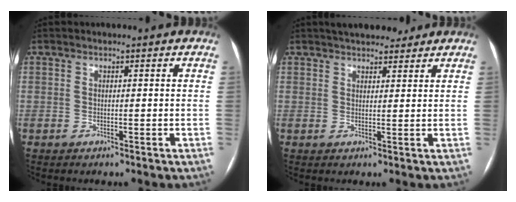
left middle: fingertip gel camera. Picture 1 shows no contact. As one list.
[{"total": 7.8, "force": [6.7, 2.6, 3.3], "torque": [-0.040, 0.017, 0.095]}]